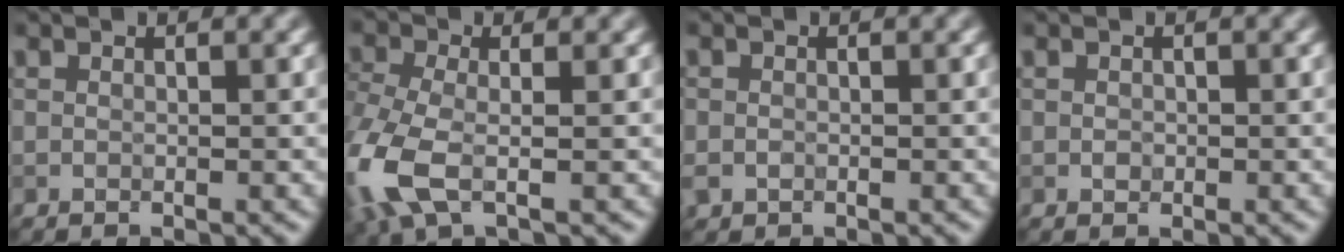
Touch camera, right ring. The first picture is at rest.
{"total": 5.7, "force": [-4.0, 1.8, 3.7], "torque": [-0.143, -0.028, -0.048]}
{"total": 1.6, "force": [-1.0, -0.8, -1.0], "torque": [-0.011, -0.016, 0.020]}
{"total": 1.2, "force": [-0.7, -0.6, -0.8], "torque": [-0.011, -0.013, 0.020]}